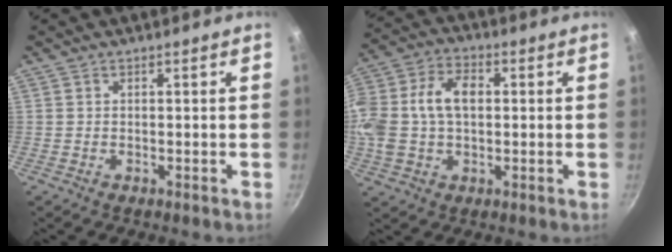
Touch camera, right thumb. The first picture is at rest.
{"total": 16.2, "force": [1.2, 11.0, 11.8], "torque": [-0.237, 0.036, 0.013]}